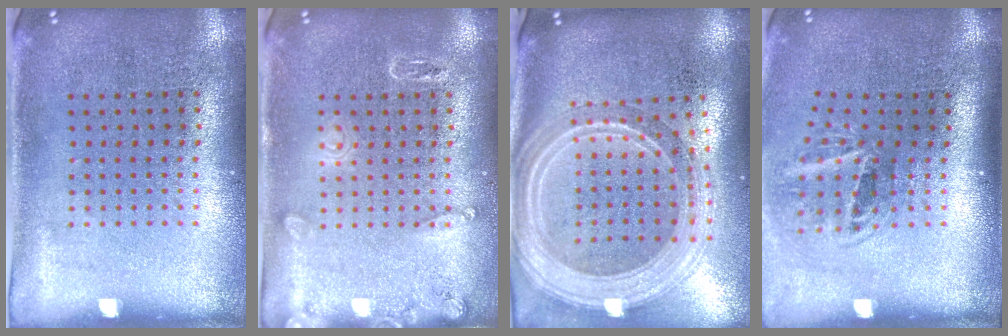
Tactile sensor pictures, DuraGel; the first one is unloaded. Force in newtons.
{"total": 1.8, "press": 1.8, "slide": 0.2}
{"total": 2.9, "press": 2.4, "slide": 1.6}
{"total": 2.0, "press": 1.2, "slide": 1.5}